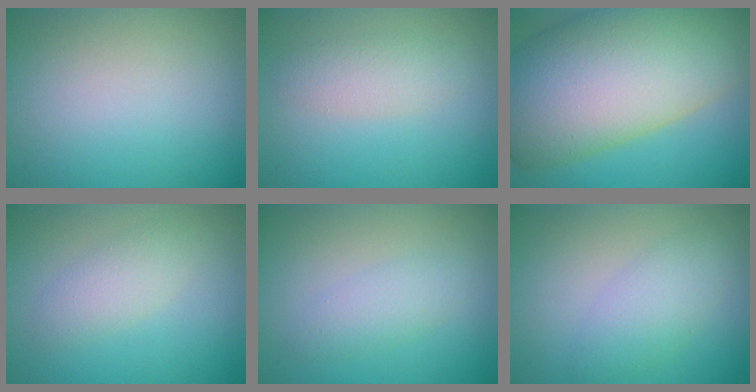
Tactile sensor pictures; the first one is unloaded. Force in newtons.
{"total": 2.3, "press": 2.3, "slide": 0.2}
{"total": 17.3, "press": 17.3, "slide": 1.2}
{"total": 2.3, "press": 2.3, "slide": 0.1}
{"total": 2.0, "press": 2.0, "slide": 0.1}
{"total": 3.1, "press": 3.1, "slide": 0.0}